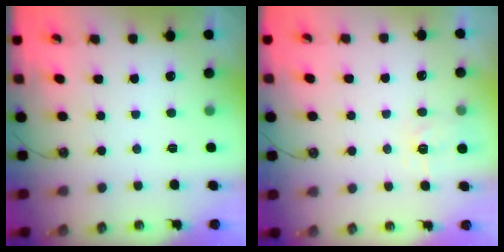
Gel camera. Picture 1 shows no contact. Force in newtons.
{"total": 4.7, "press": 4.6, "slide": 0.7}